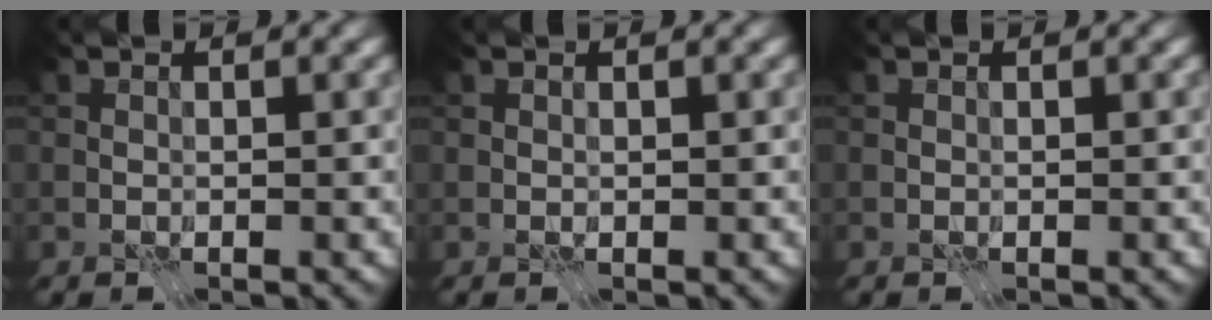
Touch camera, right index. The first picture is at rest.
{"total": 0.0}
{"total": 0.0}